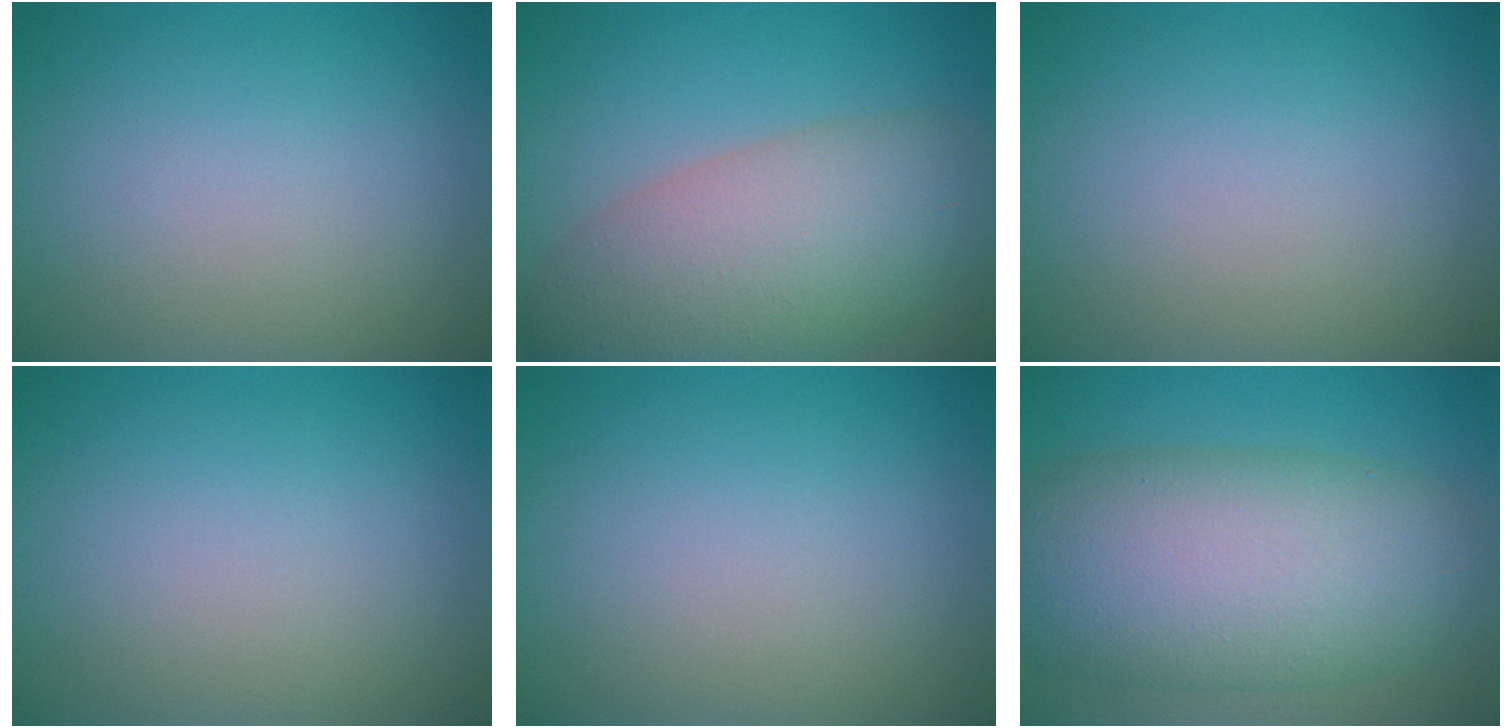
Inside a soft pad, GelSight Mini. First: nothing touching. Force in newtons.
{"total": 9.4, "press": 9.3, "slide": 0.8}
{"total": 0.0}
{"total": 0.0}
{"total": 0.0}
{"total": 11.7, "press": 11.7, "slide": 0.6}